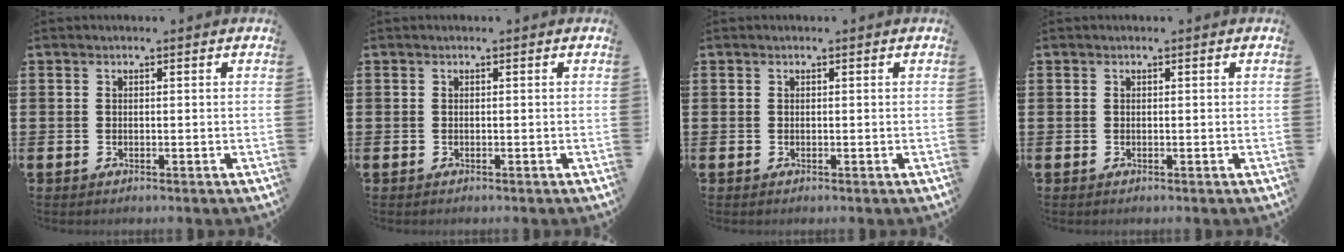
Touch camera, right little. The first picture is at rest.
{"total": 0.0}
{"total": 0.0}
{"total": 0.0}